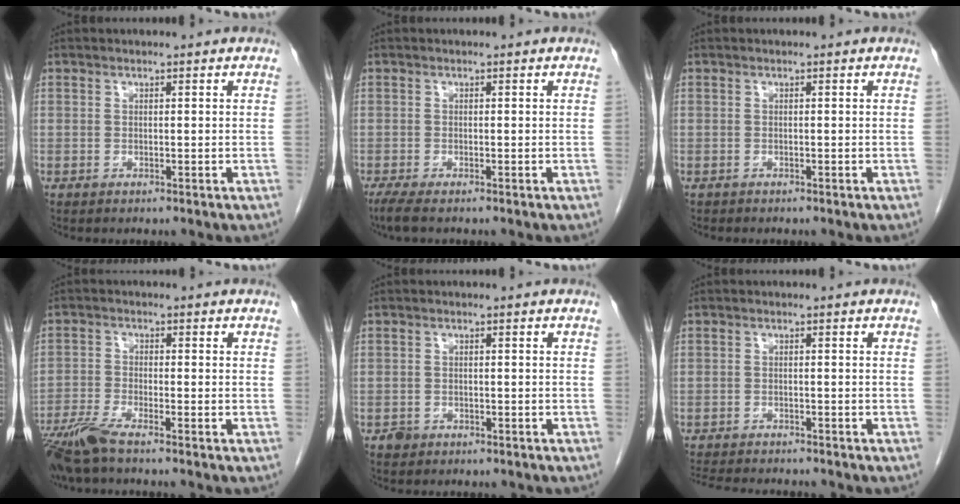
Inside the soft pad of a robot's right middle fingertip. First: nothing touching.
{"total": 2.7, "force": [-2.1, 0.2, 1.7], "torque": [-0.036, -0.011, -0.038]}
{"total": 0.5, "force": [-0.5, 0.2, 0.1], "torque": [-0.010, -0.001, -0.010]}
{"total": 5.8, "force": [-4.7, 0.1, 3.4], "torque": [-0.076, -0.019, -0.094]}
{"total": 1.6, "force": [-1.1, 1.1, 0.2], "torque": [-0.011, 0.004, -0.014]}
{"total": 9.4, "force": [-8.6, 1.6, 3.4], "torque": [-0.056, -0.009, -0.123]}